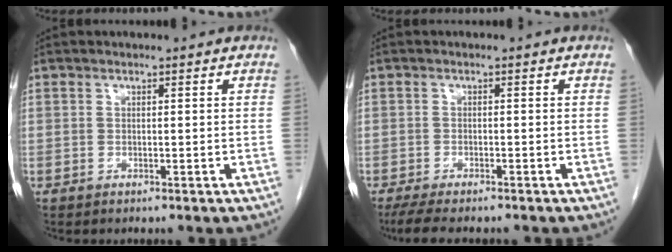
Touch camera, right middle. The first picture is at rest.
{"total": 6.9, "force": [-5.7, 1.3, 3.6], "torque": [-0.057, -0.016, -0.087]}